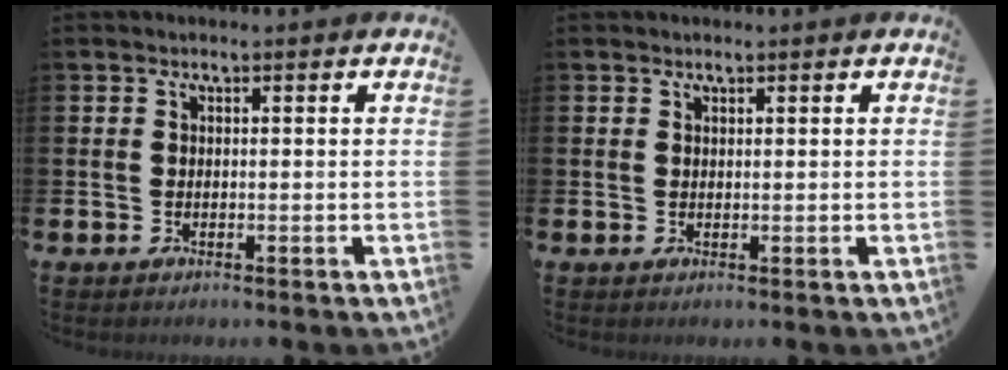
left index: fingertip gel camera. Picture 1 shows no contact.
{"total": 0.8, "force": [0.8, 0.3, 0.0], "torque": [0.011, -0.003, 0.012]}